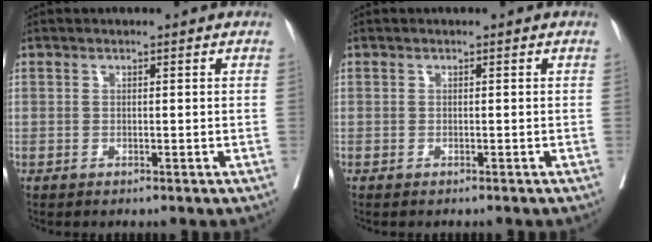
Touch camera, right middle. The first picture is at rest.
{"total": 1.5, "force": [-1.4, 0.1, 0.5], "torque": [-0.005, -0.002, -0.020]}